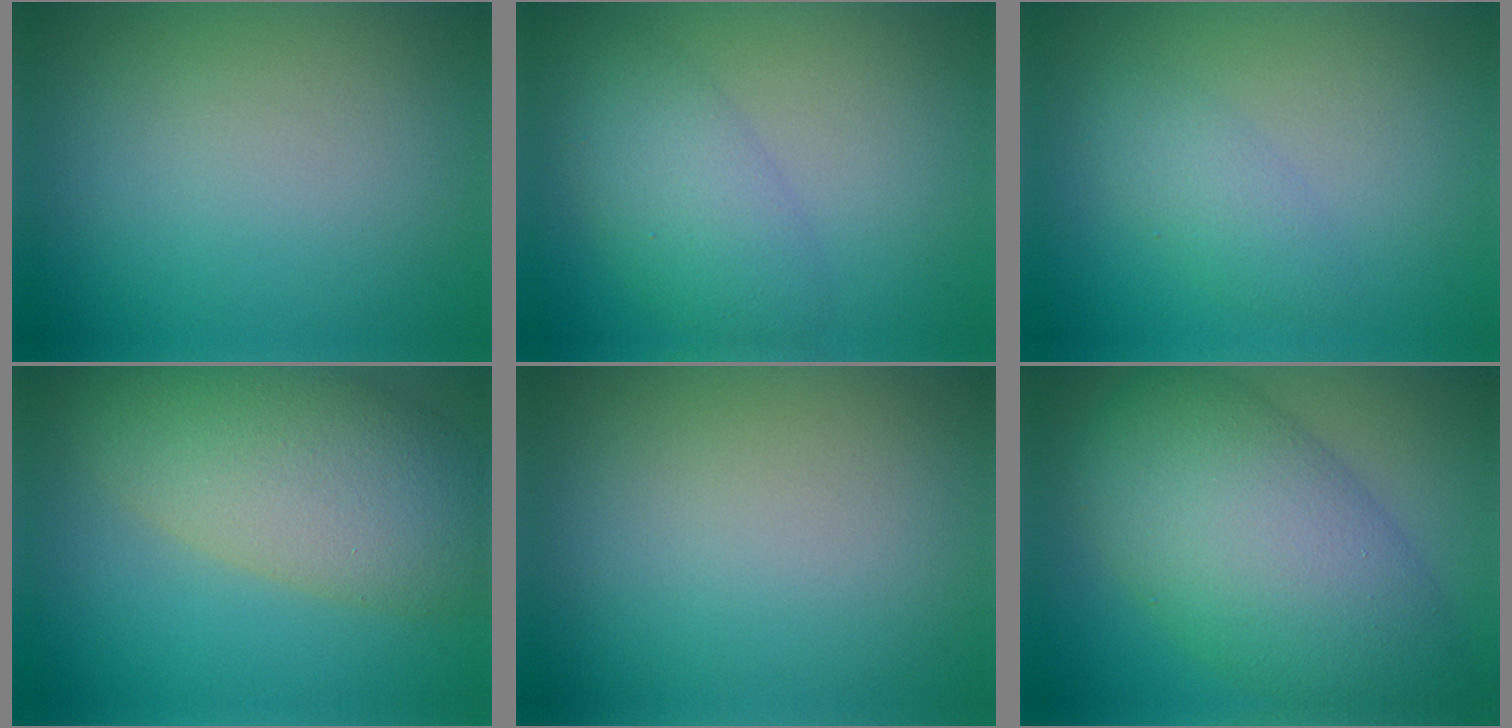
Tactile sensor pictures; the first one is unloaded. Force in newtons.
{"total": 4.6, "press": 4.5, "slide": 0.1}
{"total": 2.2, "press": 2.2, "slide": 0.1}
{"total": 9.2, "press": 9.2, "slide": 0.6}
{"total": 0.0}
{"total": 11.9, "press": 11.9, "slide": 0.4}